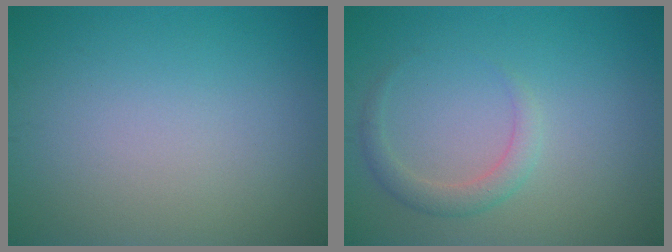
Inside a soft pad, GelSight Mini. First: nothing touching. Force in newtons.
{"total": 1.9, "press": 1.9, "slide": 0.1}